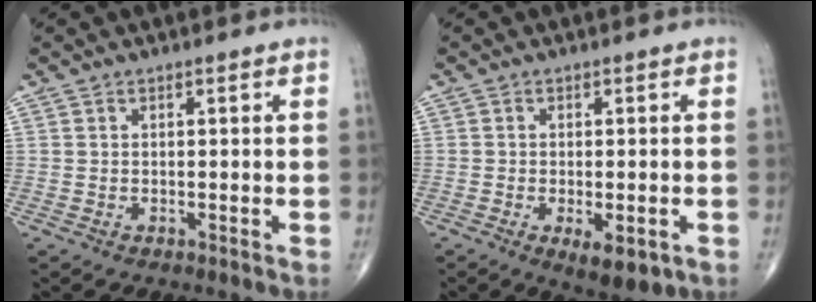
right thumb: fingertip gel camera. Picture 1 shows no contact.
{"total": 6.5, "force": [-2.3, 2.7, 5.4], "torque": [-0.076, -0.005, -0.026]}